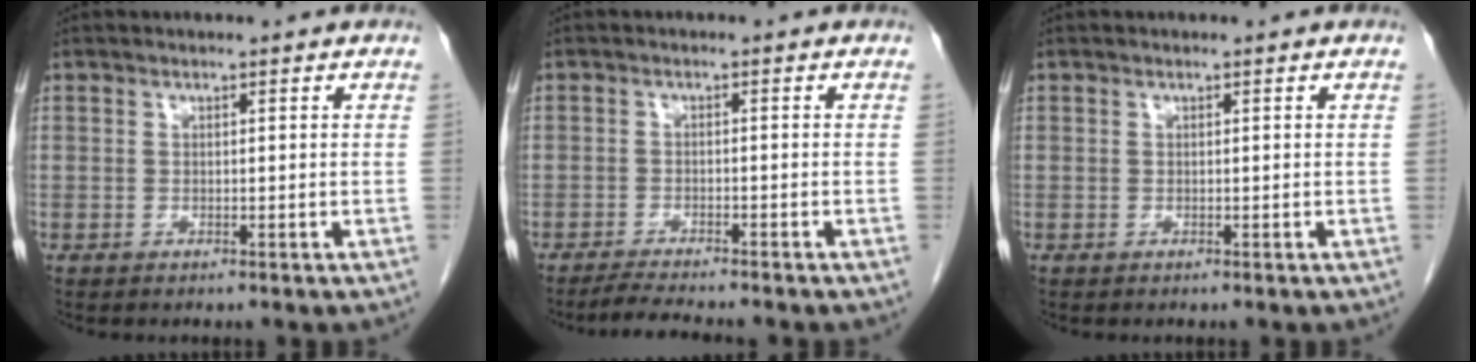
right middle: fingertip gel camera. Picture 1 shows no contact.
{"total": 4.7, "force": [-4.3, -0.1, 1.9], "torque": [-0.037, -0.017, -0.071]}
{"total": 0.0}